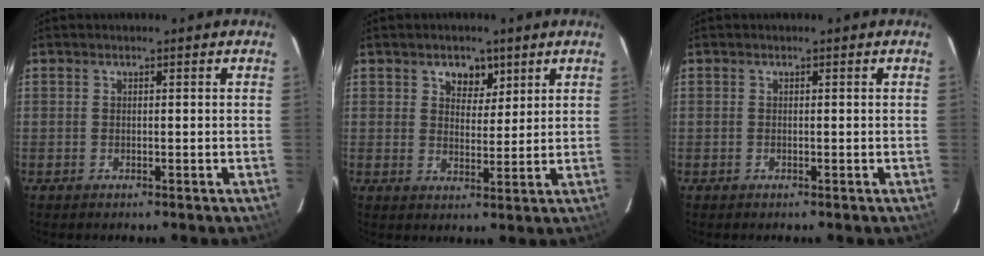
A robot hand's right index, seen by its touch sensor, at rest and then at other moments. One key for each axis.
{"total": 4.6, "fx": 2.7, "fy": 3.2, "fz": 1.9, "tx": -0.018, "ty": -0.004, "tz": 0.045}
{"total": 0.0}